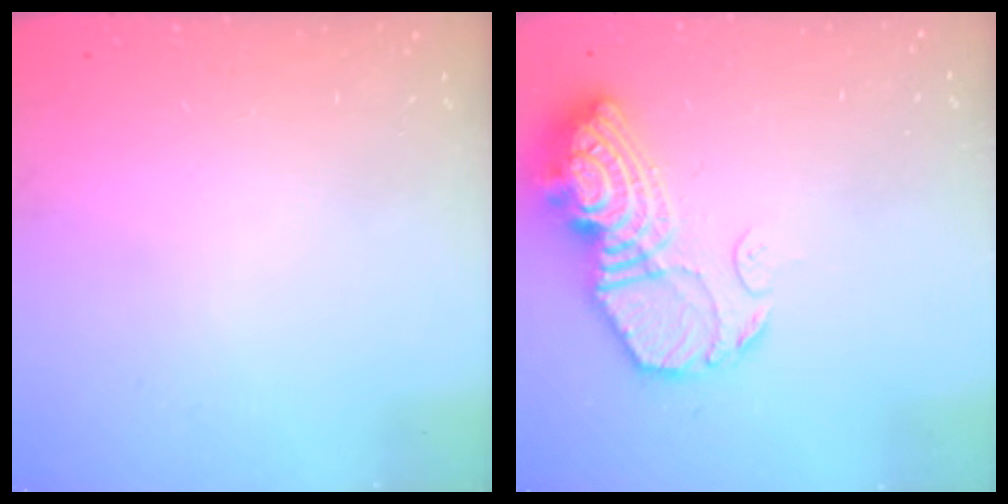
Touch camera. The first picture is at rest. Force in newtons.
{"total": 15.6, "press": 15.5, "slide": 1.8}